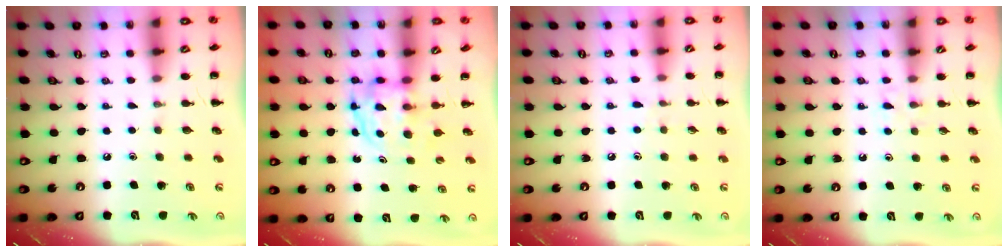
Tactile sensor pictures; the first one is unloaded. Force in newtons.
{"total": 3.7, "press": 3.7, "slide": 0.3}
{"total": 5.4, "press": 4.9, "slide": 2.3}
{"total": 2.2, "press": 2.0, "slide": 1.0}